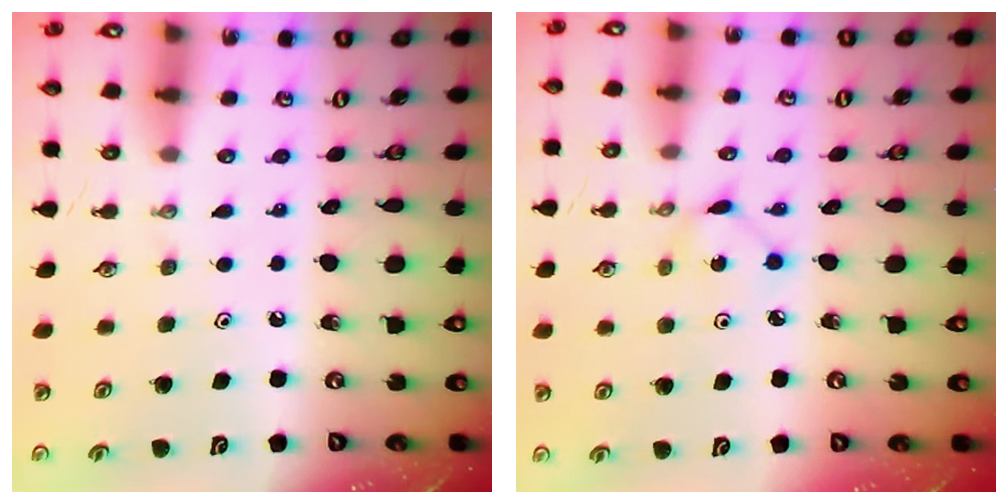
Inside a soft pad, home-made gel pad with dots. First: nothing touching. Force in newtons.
{"total": 1.3, "press": 1.3, "slide": 0.2}